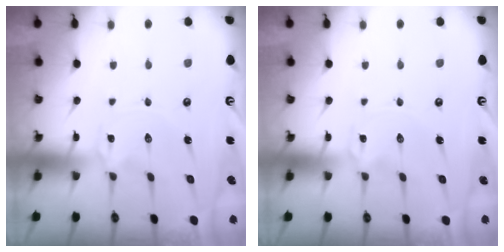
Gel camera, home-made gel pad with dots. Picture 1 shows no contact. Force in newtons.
{"total": 0.0}